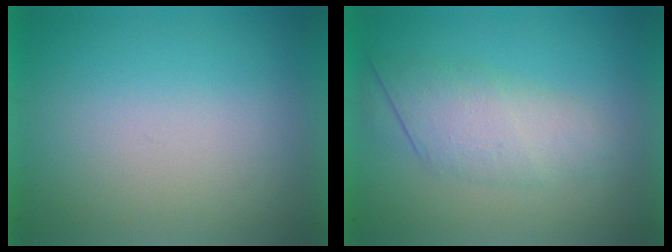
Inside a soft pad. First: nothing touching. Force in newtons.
{"total": 3.1}